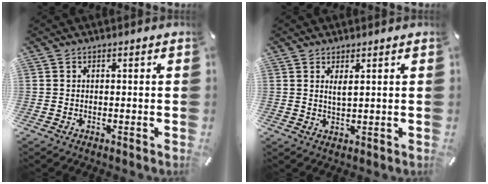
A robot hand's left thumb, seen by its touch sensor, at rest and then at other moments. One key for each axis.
{"total": 2.3, "fx": 1.3, "fy": 0.6, "fz": 1.8, "tx": -0.031, "ty": -0.003, "tz": 0.021}